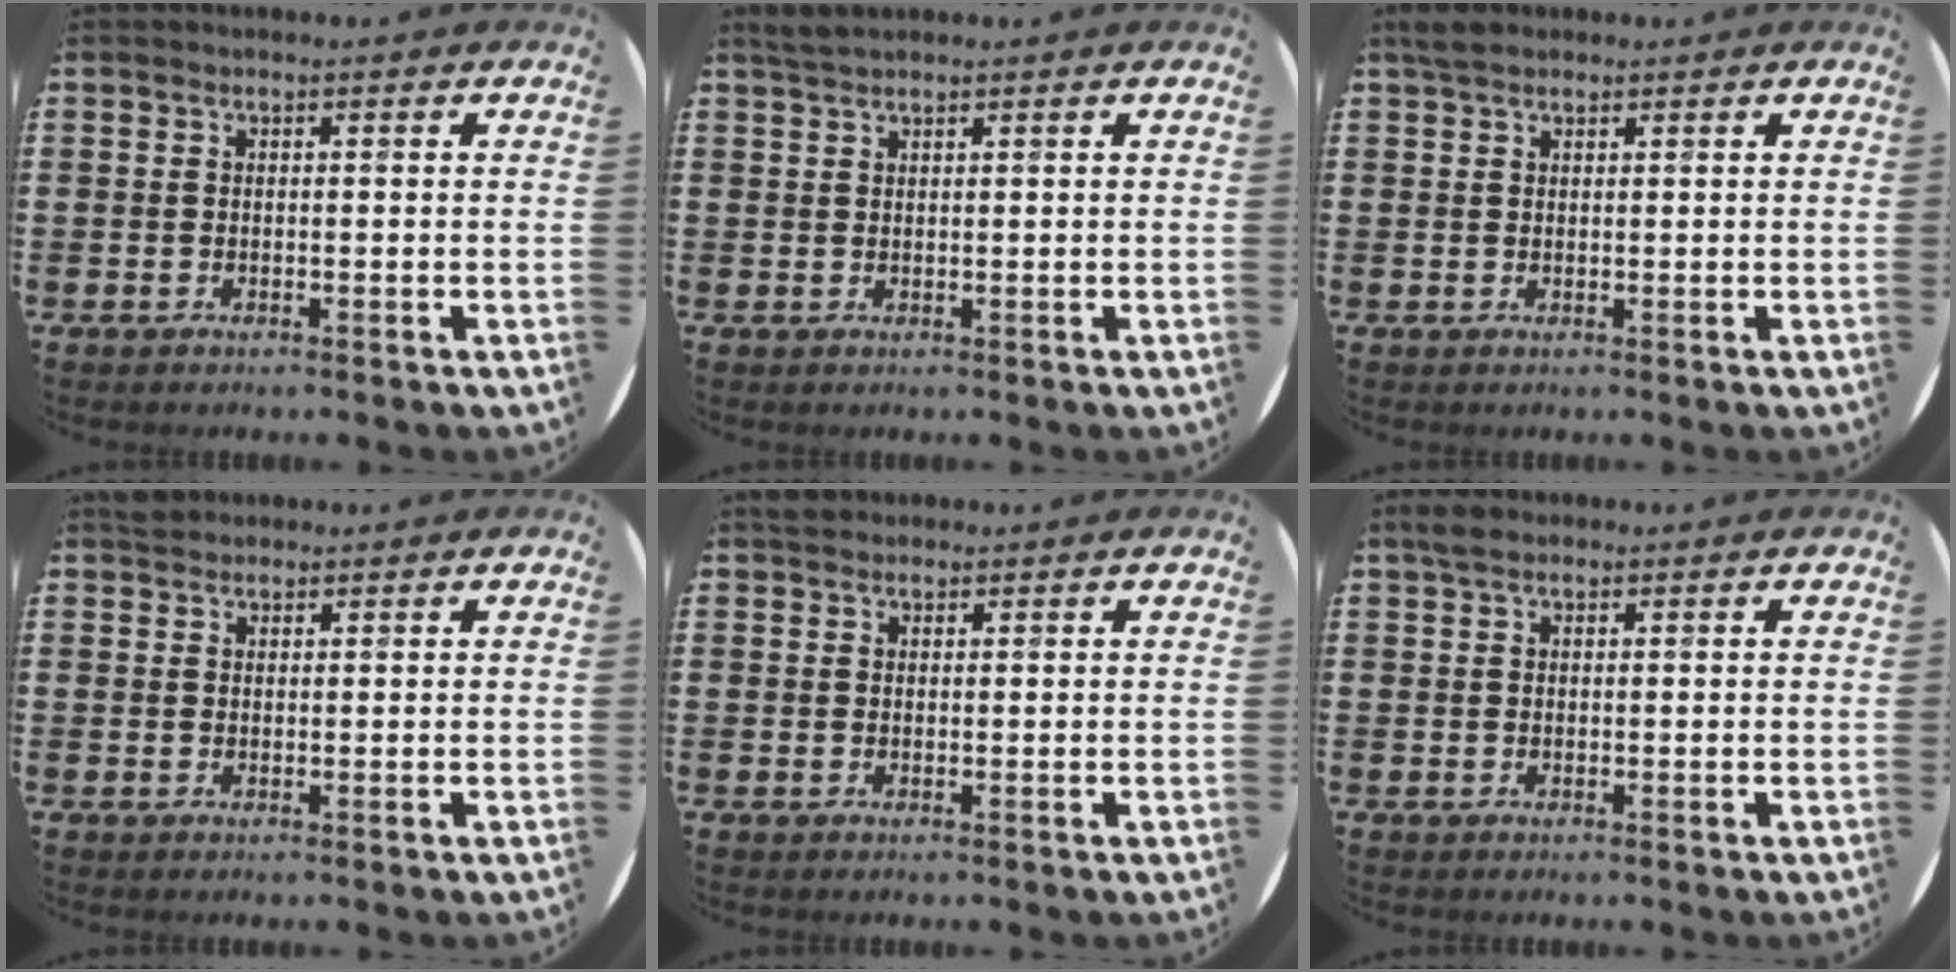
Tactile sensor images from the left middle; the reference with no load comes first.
{"total": 1.5, "force": [1.4, 0.1, 0.6], "torque": [-0.014, 0.002, 0.026]}
{"total": 1.9, "force": [1.6, 0.8, 0.6], "torque": [-0.008, 0.003, 0.029]}
{"total": 1.3, "force": [1.2, 0.4, 0.0], "torque": [0.005, 0.001, 0.022]}
{"total": 1.2, "force": [1.1, 0.5, 0.2], "torque": [0.002, 0.000, 0.019]}
{"total": 1.6, "force": [1.2, 0.7, 0.6], "torque": [-0.007, 0.002, 0.021]}